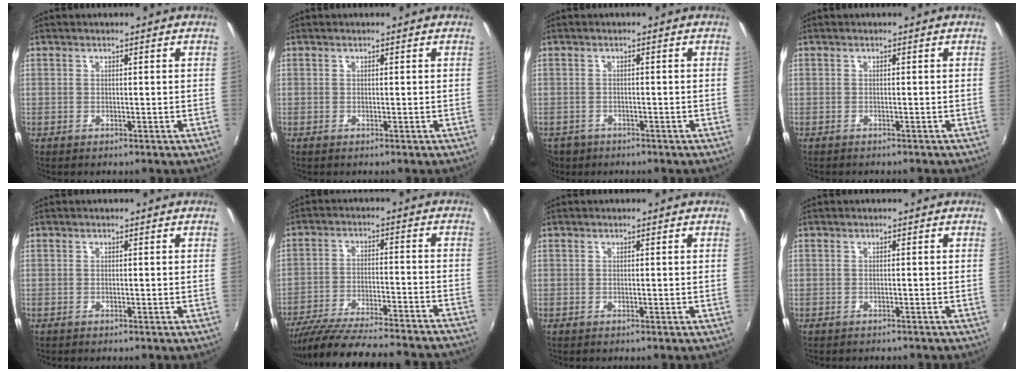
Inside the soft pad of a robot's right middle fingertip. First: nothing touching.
{"total": 0.0}
{"total": 5.2, "force": [-3.2, 3.7, 1.8], "torque": [-0.052, -0.012, -0.052]}
{"total": 1.0, "force": [-1.0, 0.2, 0.2], "torque": [-0.009, -0.003, -0.013]}
{"total": 0.0}
{"total": 28.3, "force": [-25.6, 2.7, 11.9], "torque": [-0.207, -0.051, -0.362]}
{"total": 0.0}
{"total": 1.6, "force": [-1.5, 0.3, 0.5], "torque": [-0.014, -0.008, -0.018]}